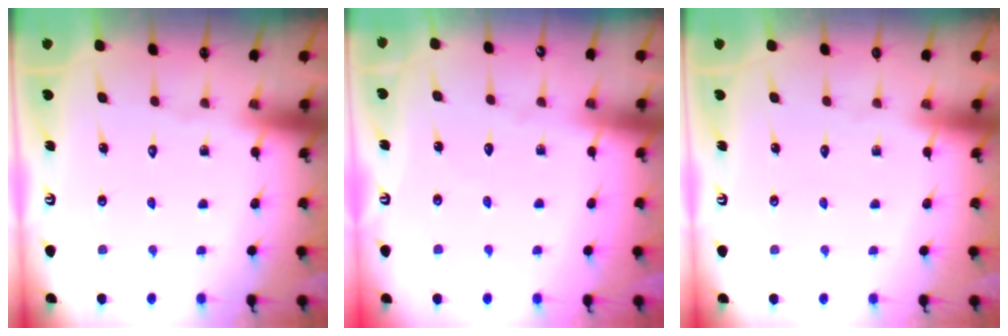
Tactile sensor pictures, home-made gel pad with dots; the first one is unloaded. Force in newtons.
{"total": 2.4, "press": 2.4, "slide": 0.2}
{"total": 0.0}